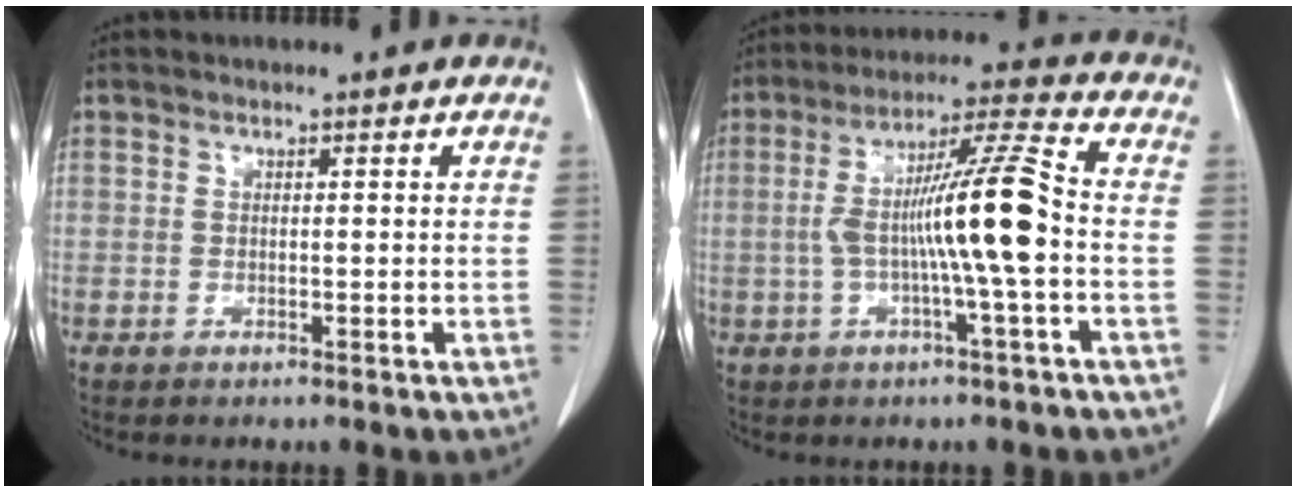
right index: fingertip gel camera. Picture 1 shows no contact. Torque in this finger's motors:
{"motor_torque": [1.81, -0.33, 0.94, 0.21]}